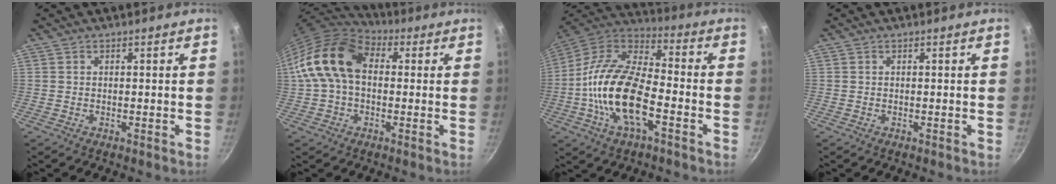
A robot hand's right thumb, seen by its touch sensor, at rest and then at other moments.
{"total": 14.5, "force": [1.5, 10.1, 10.4], "torque": [-0.169, 0.028, 0.009]}
{"total": 19.8, "force": [-5.4, 9.4, 16.5], "torque": [-0.306, 0.040, -0.118]}
{"total": 0.0}